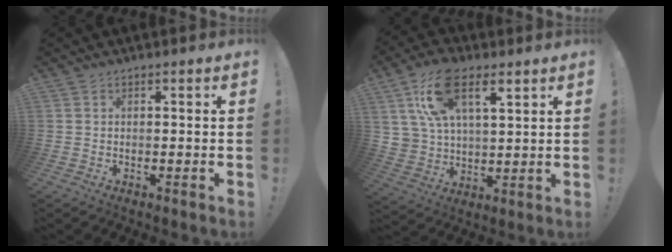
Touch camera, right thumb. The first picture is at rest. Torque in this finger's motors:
{"motor_torque": [-0.77, 1.17, 0.72, 0.80, 0.08]}